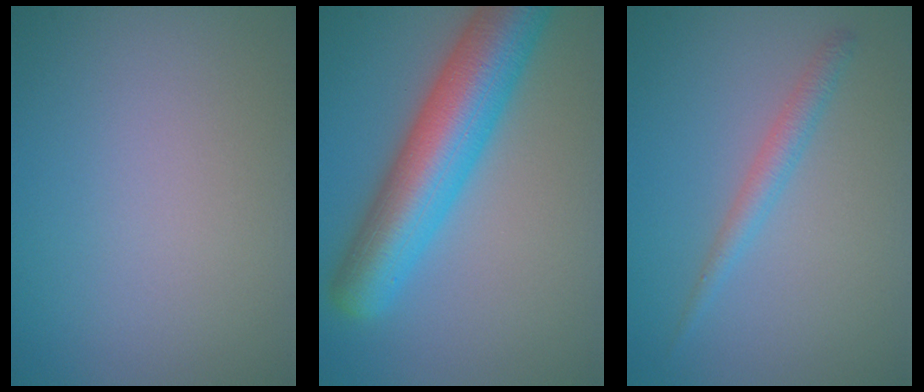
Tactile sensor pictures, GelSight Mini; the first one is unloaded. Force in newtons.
{"total": 9.4, "press": 9.4, "slide": 0.3}
{"total": 1.8, "press": 1.8, "slide": 0.1}